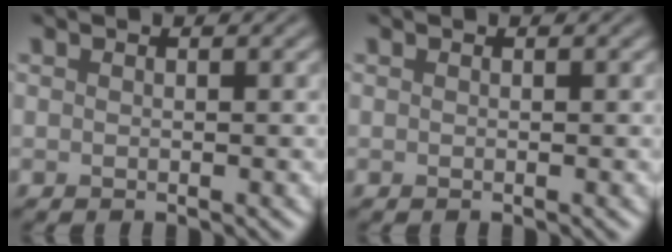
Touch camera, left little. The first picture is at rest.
{"total": 0.0}